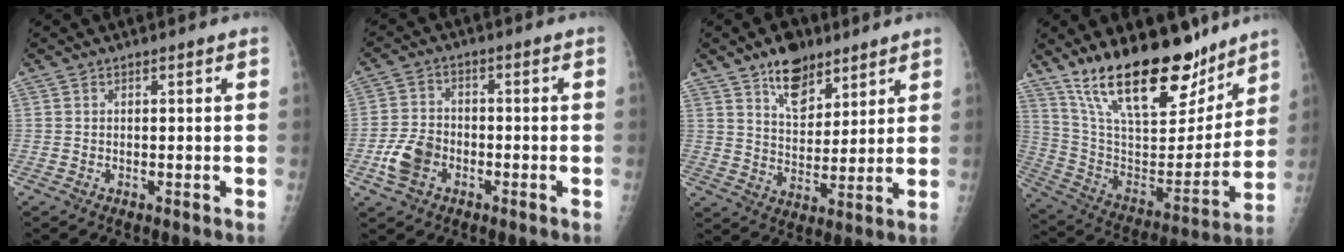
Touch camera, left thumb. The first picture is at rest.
{"total": 7.0, "force": [-2.8, 5.0, 4.1], "torque": [-0.077, 0.014, -0.053]}
{"total": 10.3, "force": [6.8, 5.6, 5.2], "torque": [-0.056, -0.044, 0.118]}
{"total": 25.8, "force": [18.3, 10.1, 15.1], "torque": [-0.212, -0.083, 0.314]}